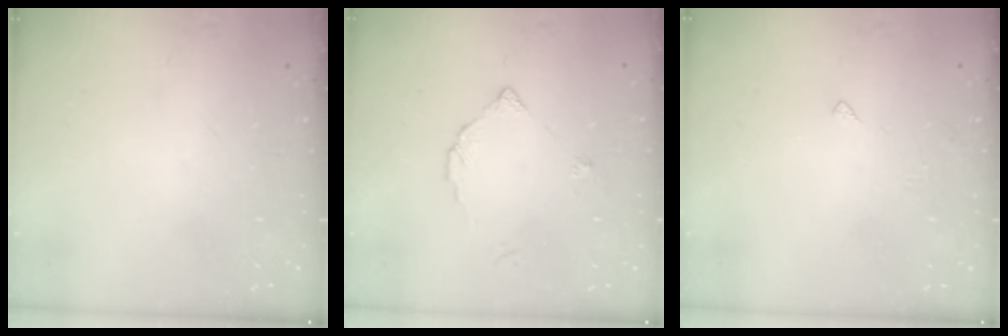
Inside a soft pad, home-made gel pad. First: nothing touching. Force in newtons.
{"total": 3.0, "press": 3.0, "slide": 0.3}
{"total": 2.4, "press": 2.4, "slide": 0.4}